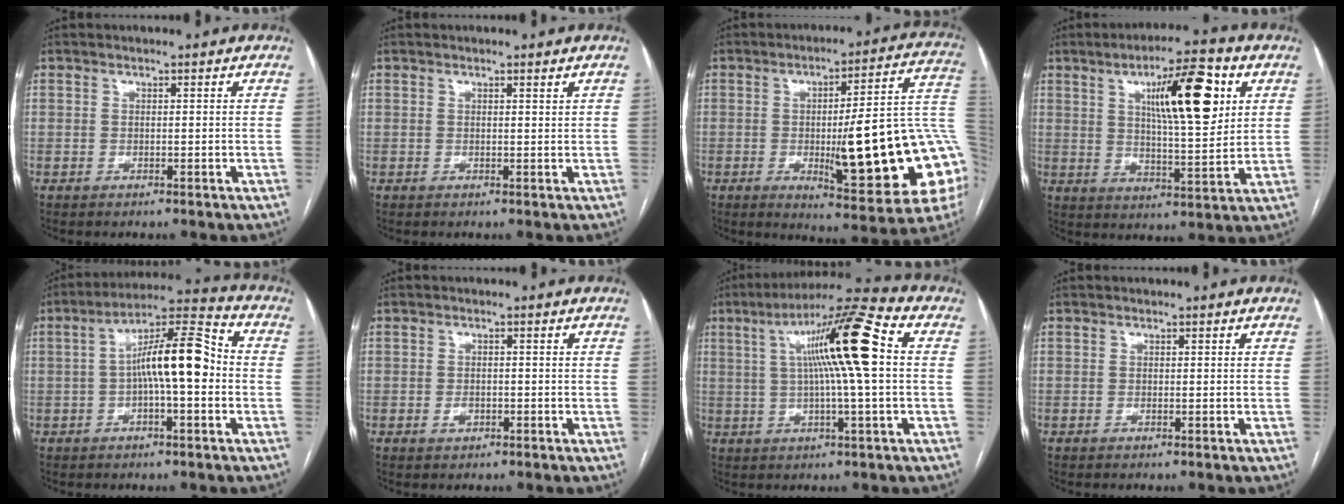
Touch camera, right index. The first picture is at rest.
{"total": 0.7, "force": [0.6, 0.0, 0.3], "torque": [-0.010, -0.001, 0.009]}
{"total": 23.6, "force": [-3.7, 3.7, 23.0], "torque": [-0.234, 0.013, -0.038]}
{"total": 14.0, "force": [5.1, 2.7, 12.7], "torque": [-0.201, 0.007, 0.082]}
{"total": 11.7, "force": [-0.6, 2.4, 11.4], "torque": [-0.195, 0.034, -0.013]}
{"total": 1.5, "force": [-0.6, 1.0, 0.9], "torque": [-0.015, 0.003, -0.007]}
{"total": 14.5, "force": [2.4, 0.2, 14.3], "torque": [-0.241, 0.026, 0.036]}
{"total": 0.0}